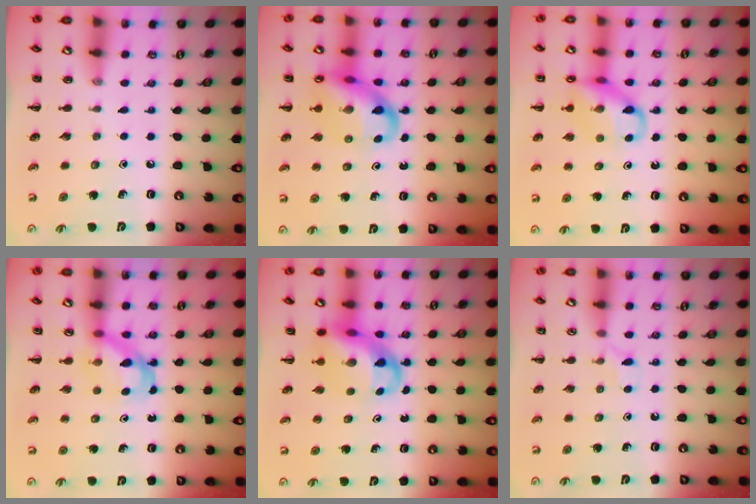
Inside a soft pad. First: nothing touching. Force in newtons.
{"total": 16.7, "press": 16.3, "slide": 3.4}
{"total": 12.9, "press": 12.8, "slide": 1.6}
{"total": 5.0, "press": 5.0, "slide": 0.7}
{"total": 8.4, "press": 8.2, "slide": 2.1}
{"total": 4.5, "press": 4.2, "slide": 1.5}